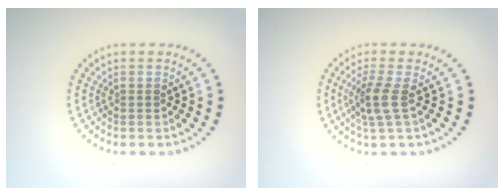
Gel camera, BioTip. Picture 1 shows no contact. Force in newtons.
{"total": 2.7, "press": 2.1, "slide": 1.7}